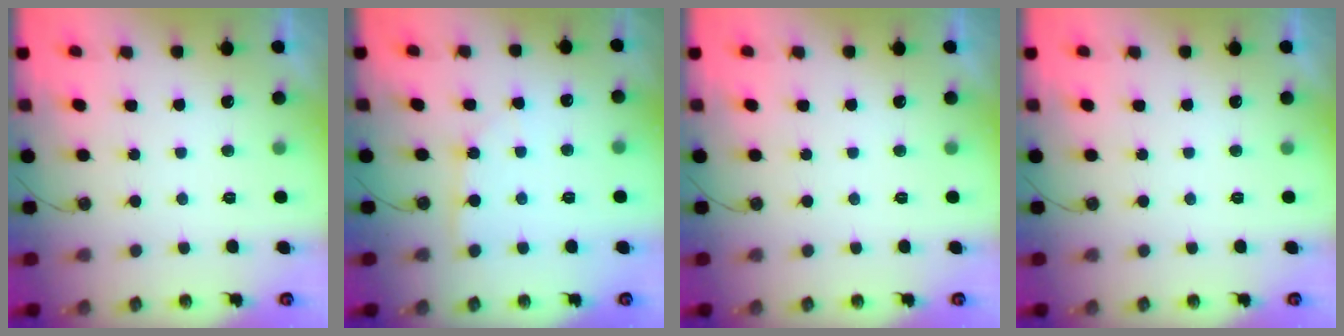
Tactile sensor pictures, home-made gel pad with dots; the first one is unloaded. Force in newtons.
{"total": 2.6, "press": 2.6, "slide": 0.2}
{"total": 0.0}
{"total": 0.0}